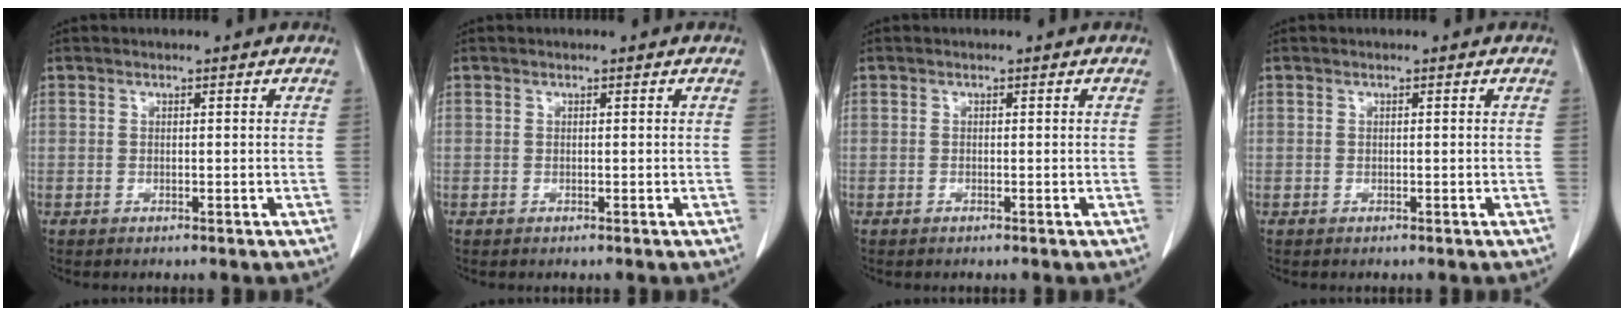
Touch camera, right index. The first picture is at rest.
{"total": 0.0}
{"total": 0.0}
{"total": 0.0}